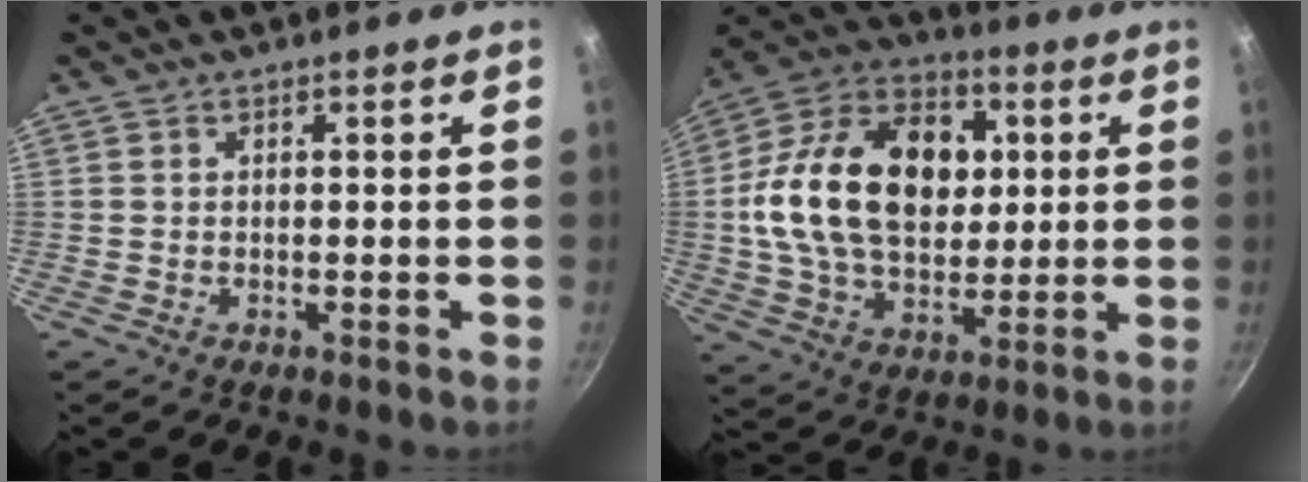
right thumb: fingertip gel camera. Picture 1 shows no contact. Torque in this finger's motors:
{"motor_torque": [-0.06, 1.18, 1.22, -0.58, 0.24]}